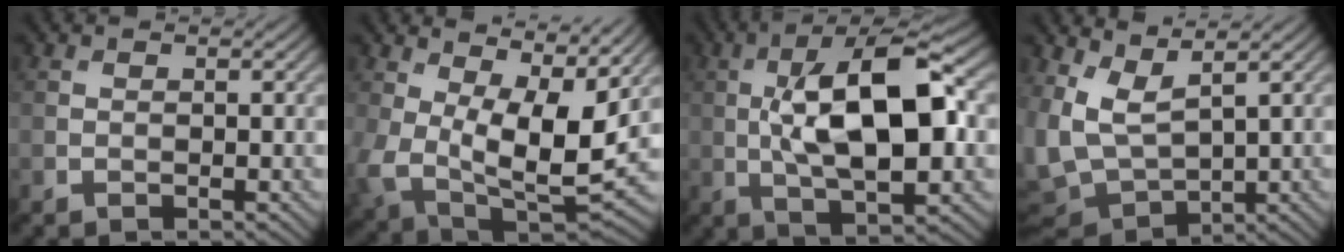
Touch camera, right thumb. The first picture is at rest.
{"total": 13.9, "force": [2.7, 8.3, 10.8], "torque": [-0.231, -0.028, 0.053]}
{"total": 14.6, "force": [0.8, 5.5, 13.5], "torque": [-0.230, 0.011, 0.009]}
{"total": 7.4, "force": [3.1, 3.5, 5.8], "torque": [-0.153, -0.001, 0.060]}